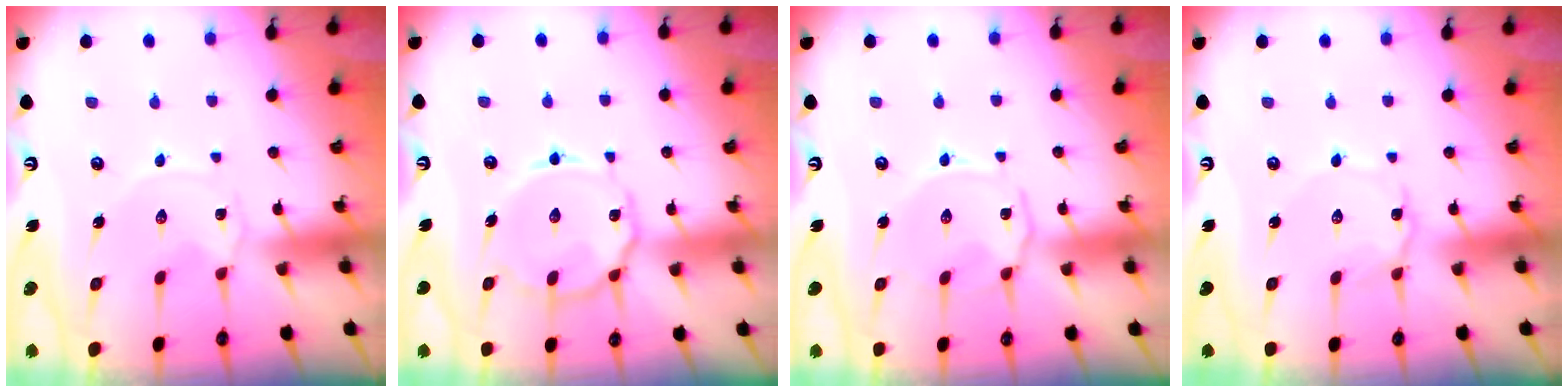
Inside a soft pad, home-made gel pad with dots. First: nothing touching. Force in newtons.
{"total": 11.7, "press": 11.7, "slide": 0.8}
{"total": 2.9, "press": 2.9, "slide": 0.5}
{"total": 2.1, "press": 2.0, "slide": 0.2}